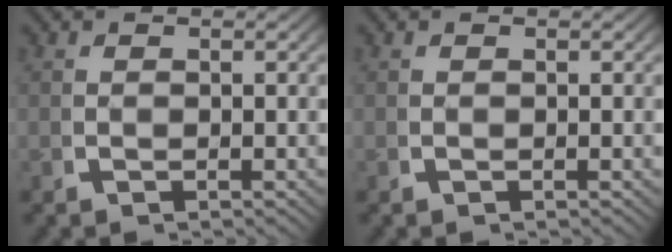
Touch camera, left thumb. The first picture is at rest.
{"total": 0.0}